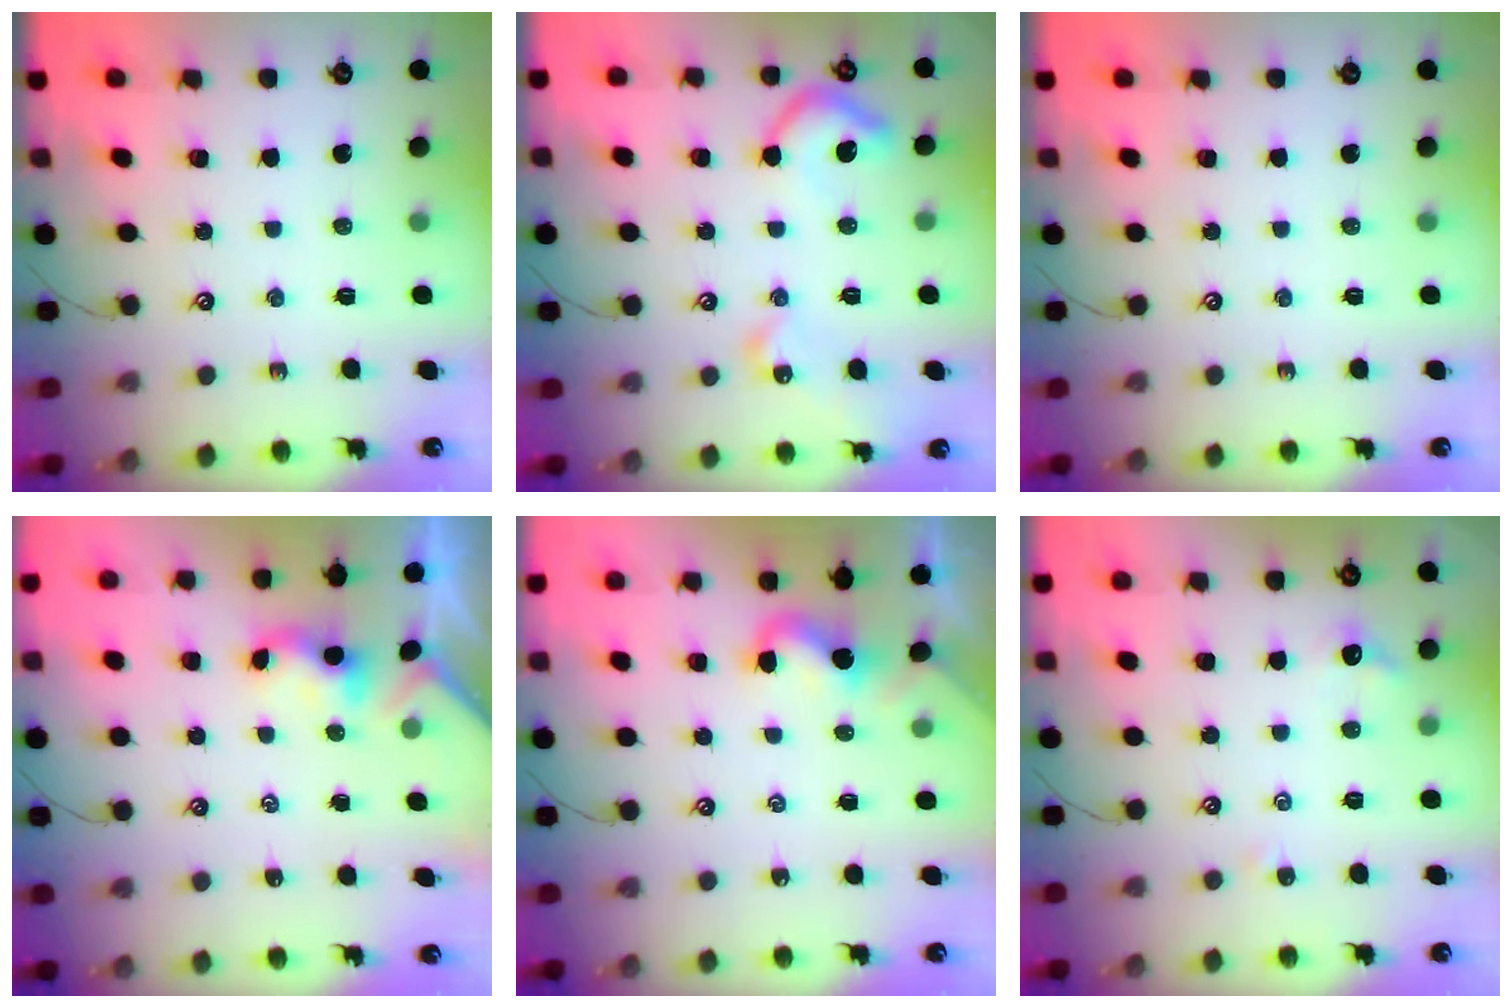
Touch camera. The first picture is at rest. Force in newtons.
{"total": 11.1, "press": 11.0, "slide": 0.9}
{"total": 0.0}
{"total": 0.5, "press": 0.4, "slide": 0.4}
{"total": 1.8, "press": 1.8, "slide": 0.3}
{"total": 1.9, "press": 1.8, "slide": 0.6}